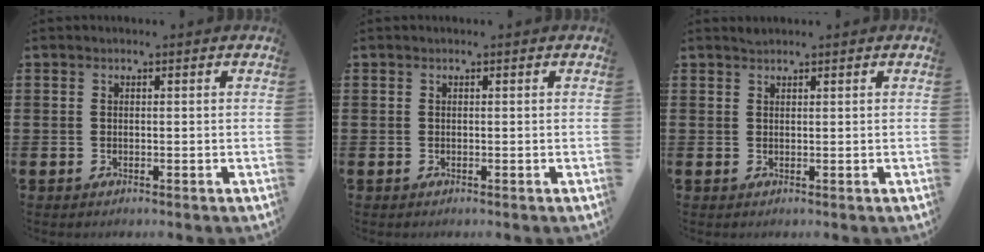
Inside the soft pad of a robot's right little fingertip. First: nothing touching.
{"total": 0.0}
{"total": 0.7, "force": [0.7, 0.1, 0.0], "torque": [-0.001, 0.001, 0.013]}